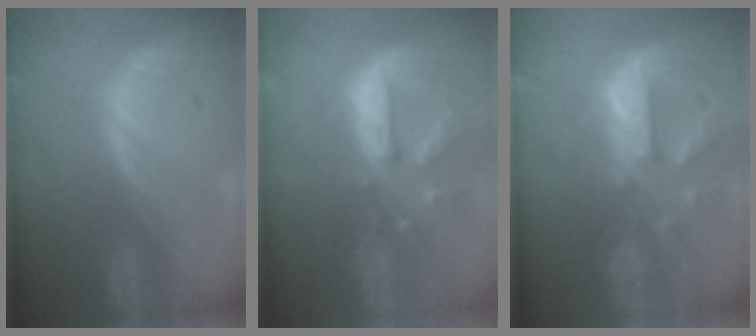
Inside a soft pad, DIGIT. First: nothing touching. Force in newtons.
{"total": 10.9, "press": 9.5, "slide": 5.2}
{"total": 11.3, "press": 9.9, "slide": 5.4}